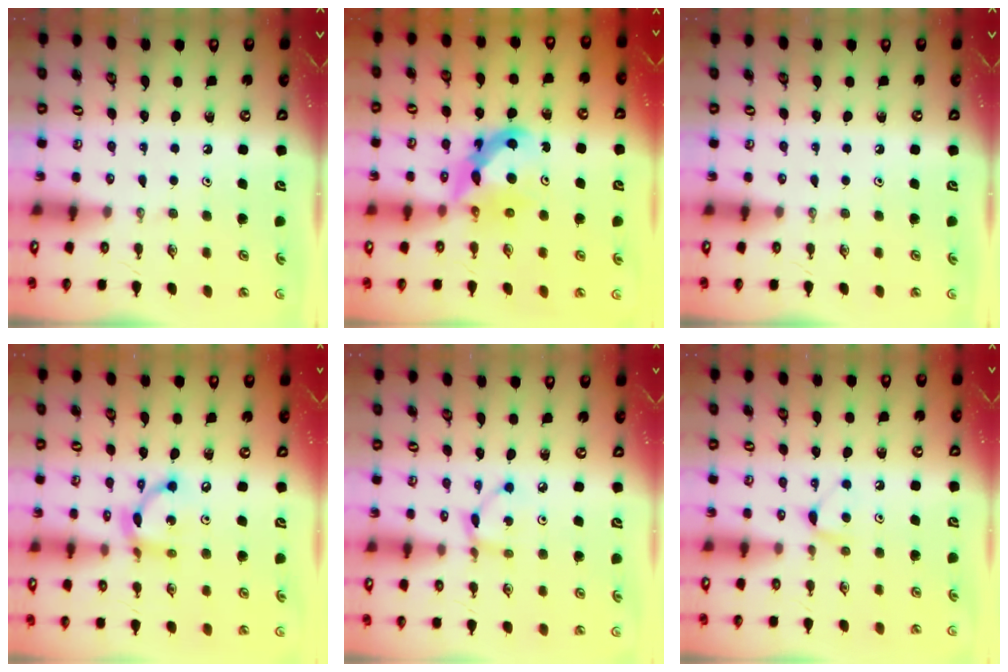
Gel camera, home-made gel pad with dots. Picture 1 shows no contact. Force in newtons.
{"total": 8.2, "press": 8.2, "slide": 0.7}
{"total": 0.0}
{"total": 11.0, "press": 11.0, "slide": 0.6}
{"total": 4.8, "press": 4.7, "slide": 0.2}
{"total": 6.5, "press": 6.5, "slide": 0.8}